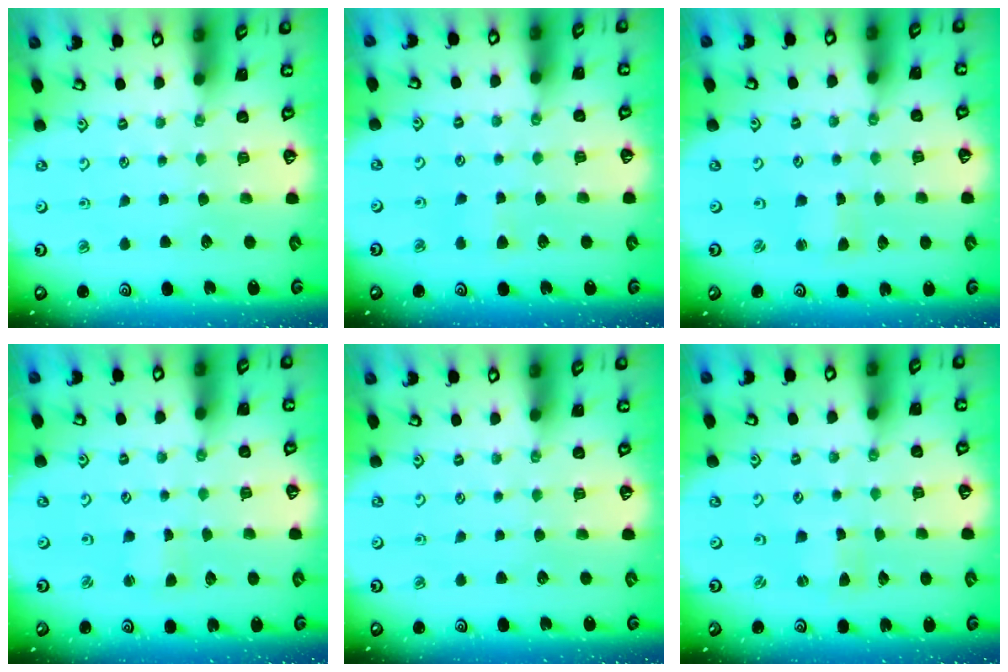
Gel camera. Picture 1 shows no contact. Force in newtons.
{"total": 3.6, "press": 3.6, "slide": 0.5}
{"total": 1.3, "press": 1.3, "slide": 0.1}
{"total": 1.6, "press": 1.6, "slide": 0.3}
{"total": 0.0}
{"total": 0.0}